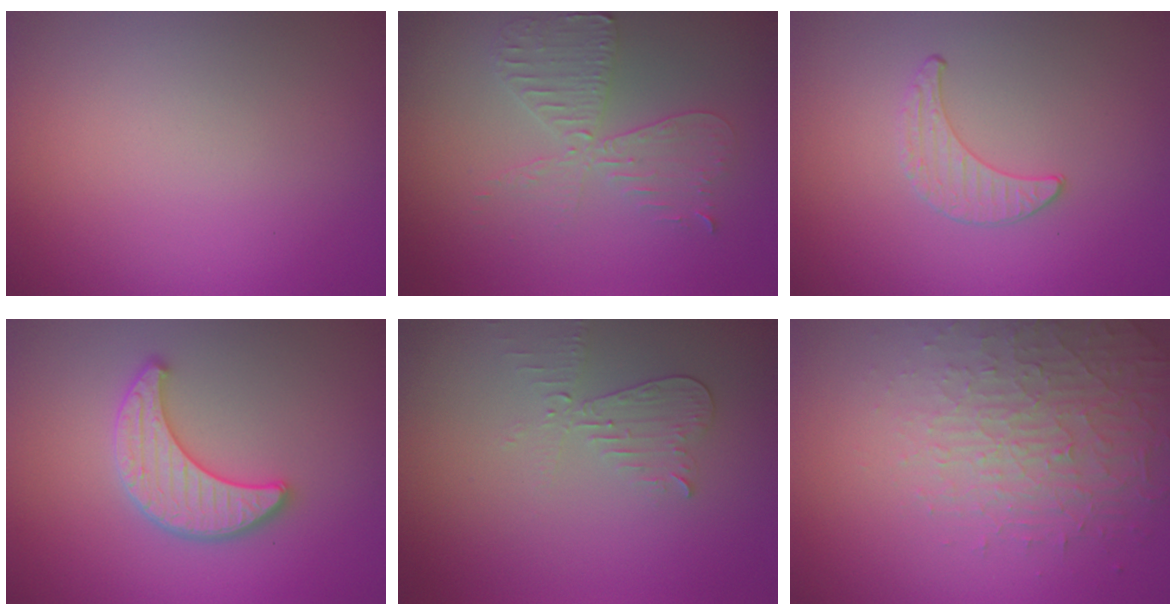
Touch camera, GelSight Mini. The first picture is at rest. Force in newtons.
{"total": 3.8, "press": 3.3, "slide": 1.9}
{"total": 1.0, "press": 1.0, "slide": 0.3}
{"total": 3.7, "press": 3.6, "slide": 0.8}
{"total": 2.1, "press": 2.1, "slide": 0.1}
{"total": 4.5, "press": 3.1, "slide": 3.3}